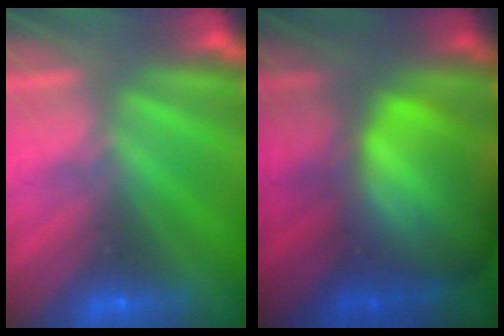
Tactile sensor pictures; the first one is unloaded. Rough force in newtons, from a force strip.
{"total": 8.6}